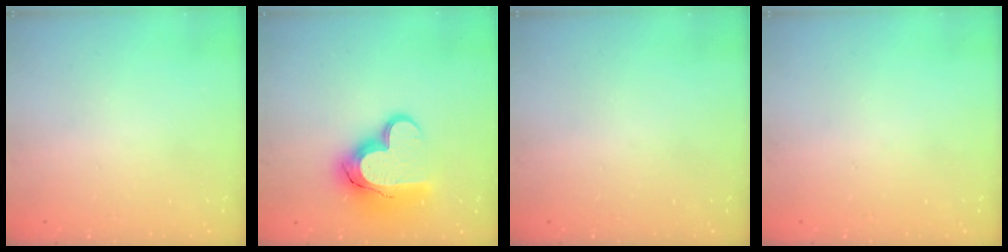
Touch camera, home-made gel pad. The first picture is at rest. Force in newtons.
{"total": 16.9, "press": 16.9, "slide": 1.3}
{"total": 0.0}
{"total": 0.0}